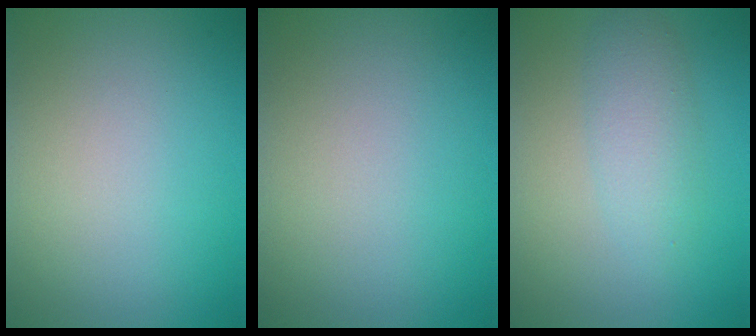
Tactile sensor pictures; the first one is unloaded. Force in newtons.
{"total": 0.0}
{"total": 2.8, "press": 2.8, "slide": 0.1}